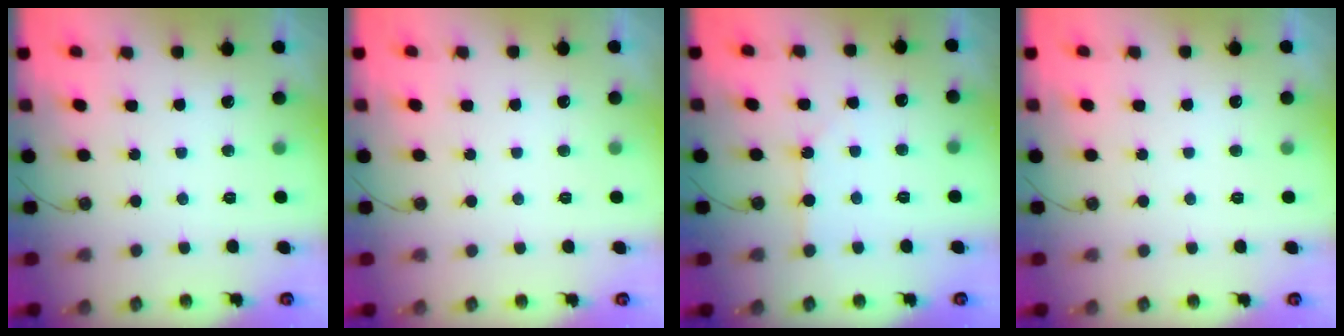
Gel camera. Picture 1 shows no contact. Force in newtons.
{"total": 0.0}
{"total": 2.7, "press": 2.7, "slide": 0.4}
{"total": 0.0}